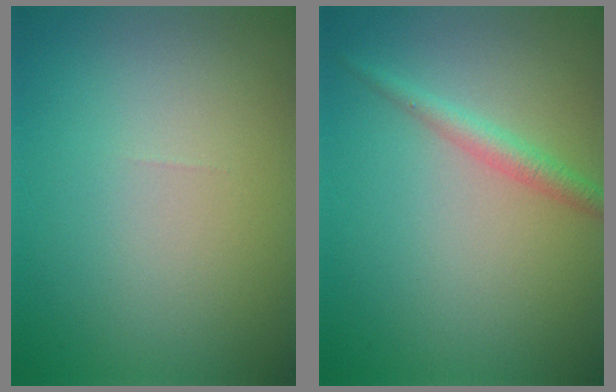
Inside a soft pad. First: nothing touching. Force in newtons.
{"total": 1.9, "press": 1.9, "slide": 0.0}